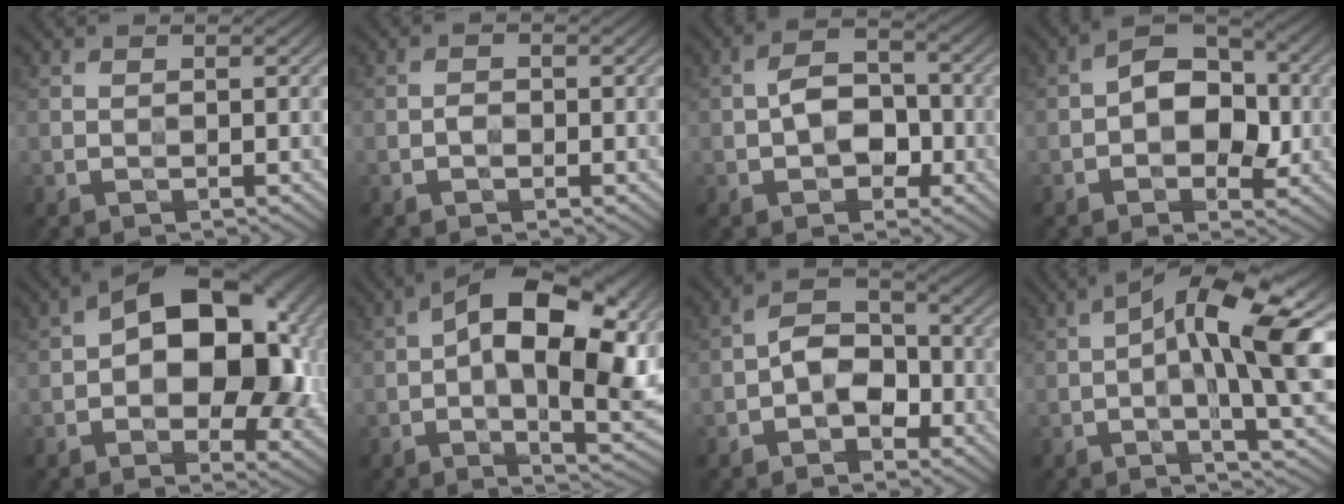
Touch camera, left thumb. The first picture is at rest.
{"total": 1.0, "force": [-0.5, 0.6, 0.6], "torque": [-0.011, 0.001, -0.011]}
{"total": 5.5, "force": [-1.4, 3.6, 4.0], "torque": [-0.066, 0.006, -0.031]}
{"total": 7.9, "force": [-0.5, 5.1, 6.0], "torque": [-0.084, 0.010, -0.020]}
{"total": 15.5, "force": [1.5, 9.3, 12.4], "torque": [-0.169, 0.012, 0.020]}
{"total": 16.4, "force": [2.0, 8.2, 14.0], "torque": [-0.207, 0.012, 0.017]}
{"total": 6.0, "force": [-2.0, 3.9, 4.1], "torque": [-0.063, 0.012, -0.045]}
{"total": 12.8, "force": [0.3, 3.7, 12.2], "torque": [-0.189, 0.015, -0.004]}